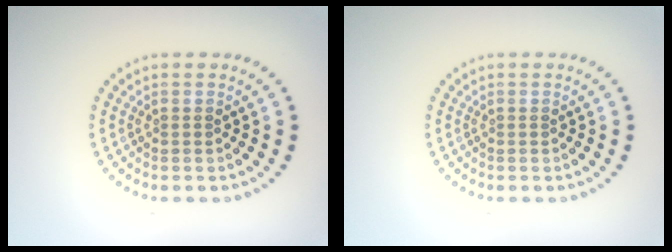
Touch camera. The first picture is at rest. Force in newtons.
{"total": 0.0}